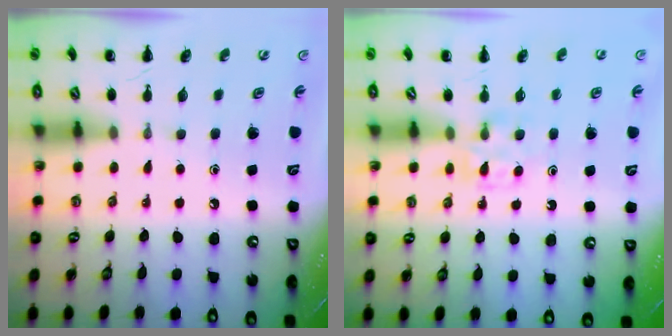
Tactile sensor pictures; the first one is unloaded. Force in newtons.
{"total": 4.2, "press": 4.0, "slide": 1.3}